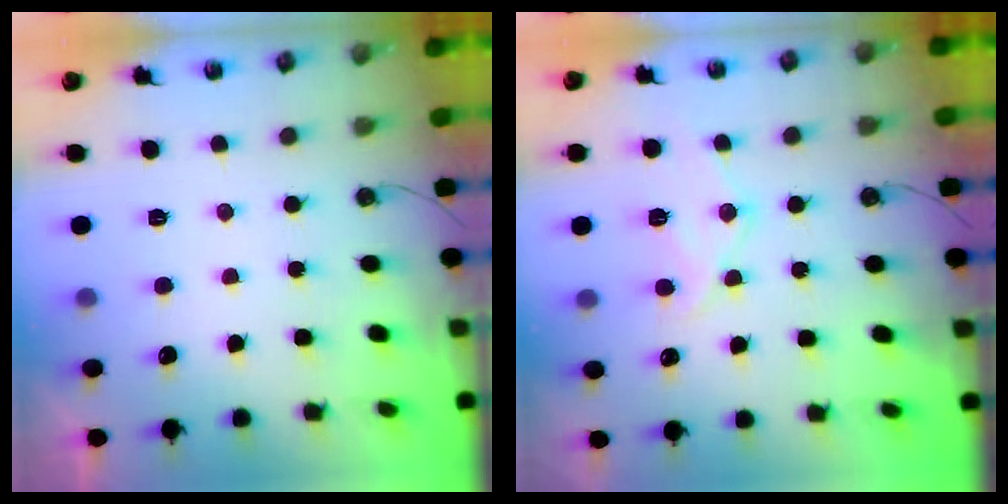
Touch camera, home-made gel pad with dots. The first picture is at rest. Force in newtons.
{"total": 12.9, "press": 12.8, "slide": 1.3}